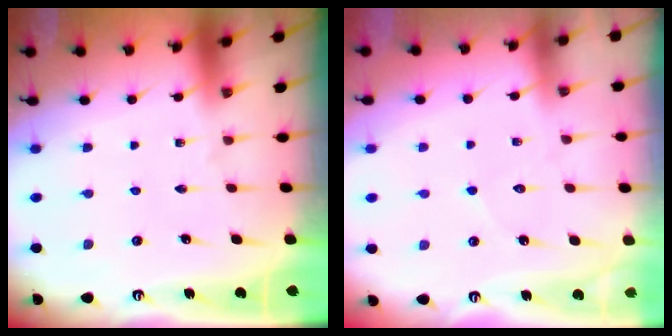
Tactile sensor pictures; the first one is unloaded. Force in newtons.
{"total": 4.8, "press": 4.8, "slide": 0.3}